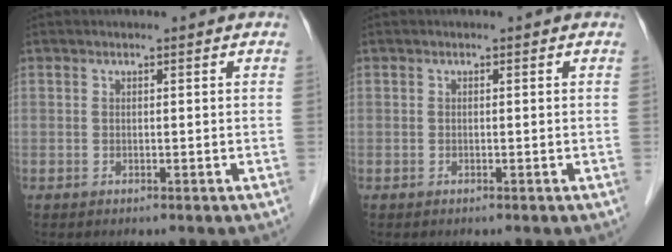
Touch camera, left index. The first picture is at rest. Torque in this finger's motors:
{"motor_torque": [0.00, 0.00, 0.03, 0.00]}